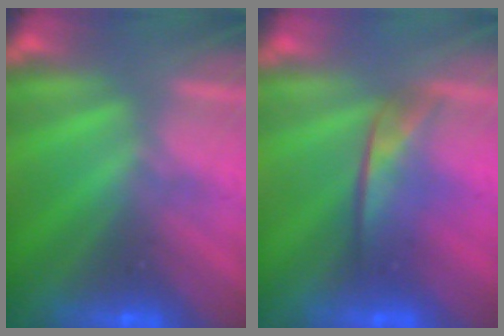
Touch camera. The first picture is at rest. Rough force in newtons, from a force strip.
{"total": 1.8}